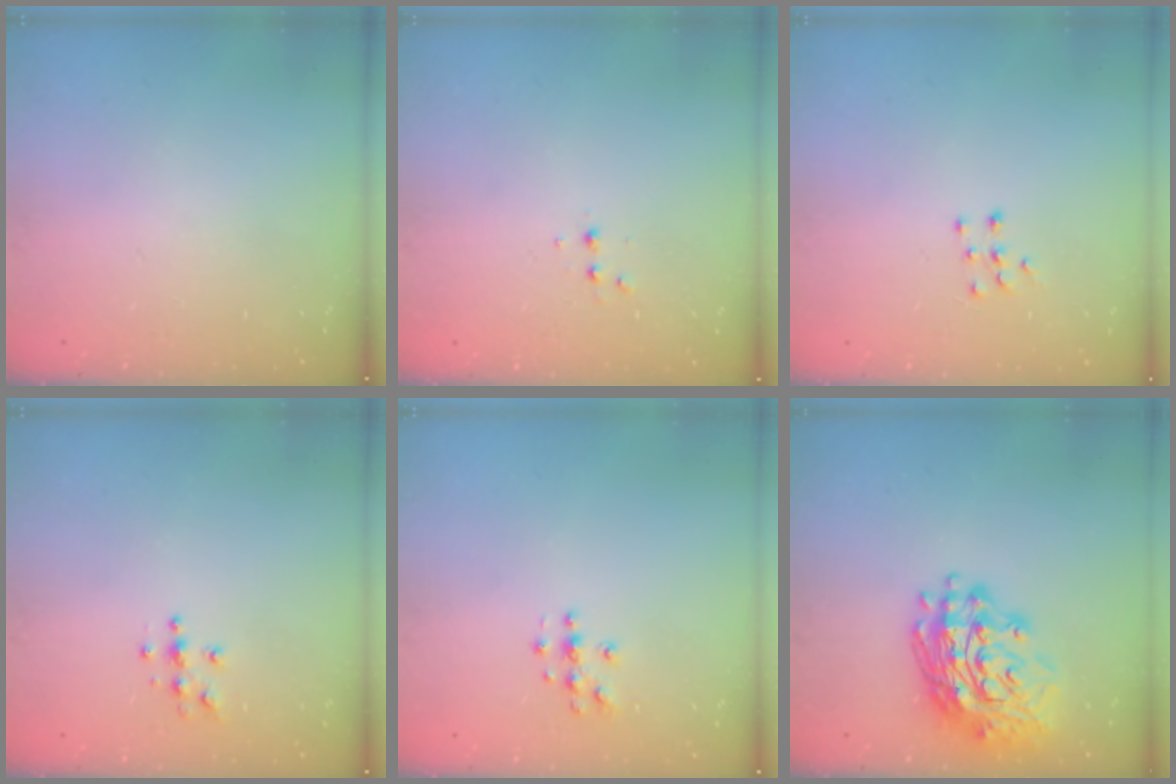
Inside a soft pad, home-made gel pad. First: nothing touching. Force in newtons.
{"total": 2.6, "press": 2.5, "slide": 0.8}
{"total": 6.0, "press": 6.0, "slide": 0.4}
{"total": 4.0, "press": 3.9, "slide": 0.4}
{"total": 3.6, "press": 3.6, "slide": 0.5}
{"total": 17.0, "press": 16.9, "slide": 2.2}